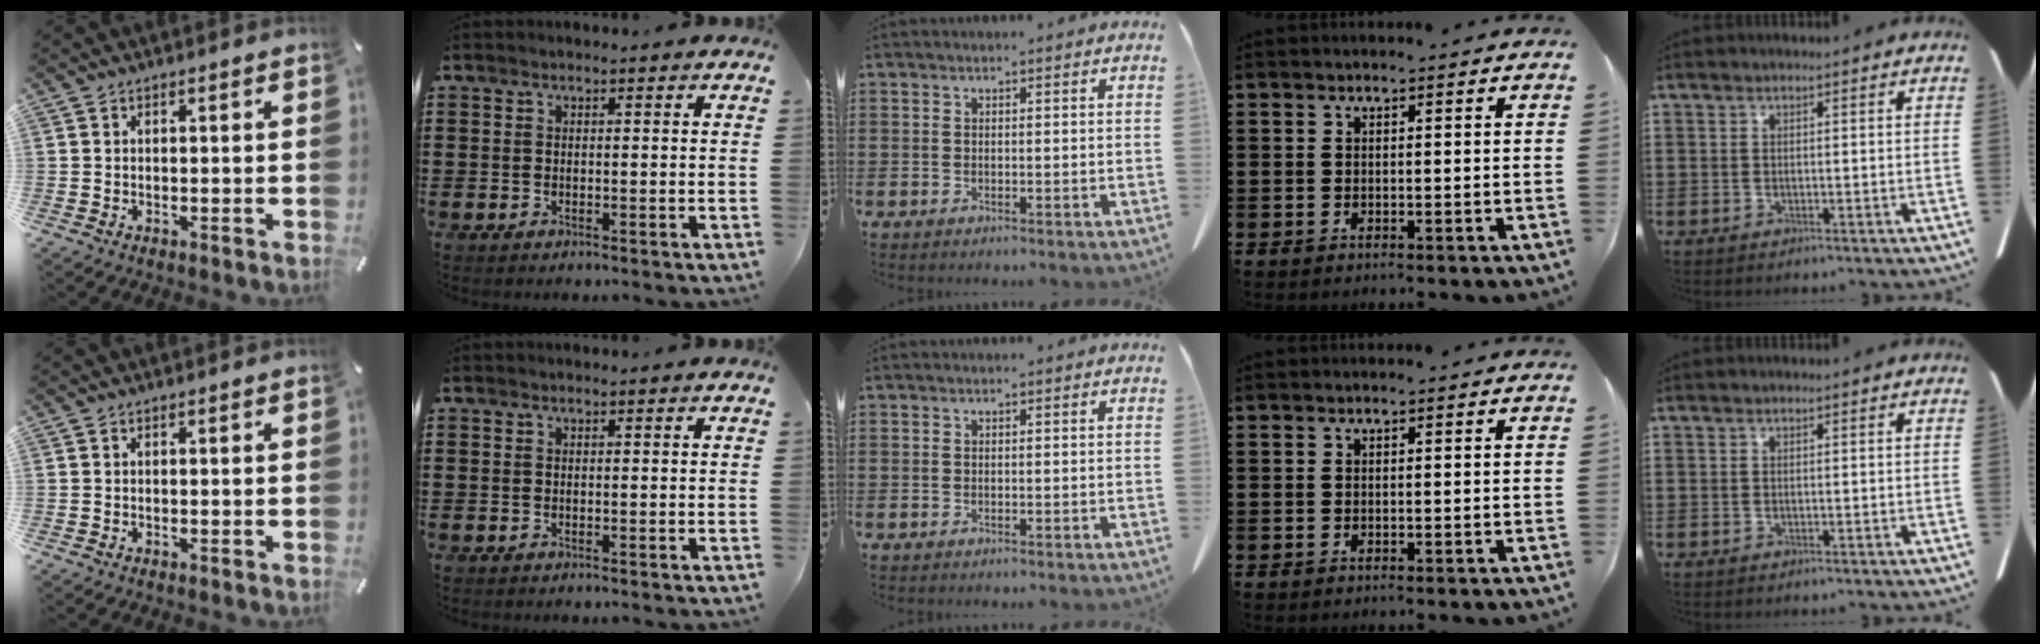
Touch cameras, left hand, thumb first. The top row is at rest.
{}